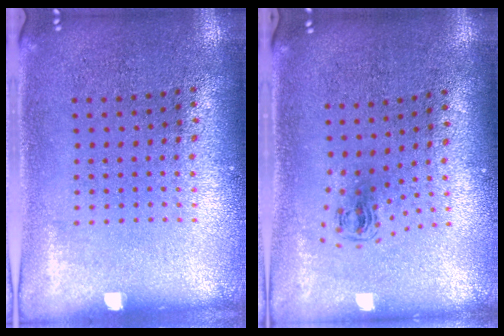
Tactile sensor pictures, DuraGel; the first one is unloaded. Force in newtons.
{"total": 0.7, "press": 0.4, "slide": 0.6}